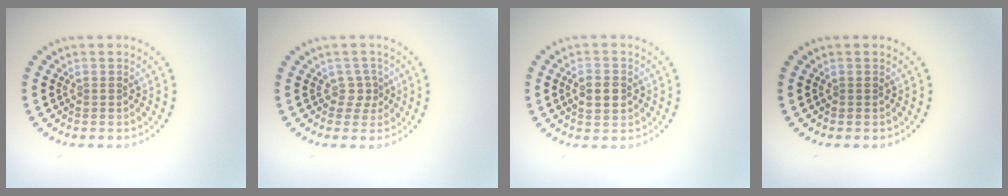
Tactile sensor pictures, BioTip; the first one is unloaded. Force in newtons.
{"total": 1.3, "press": 0.9, "slide": 0.9}
{"total": 2.6, "press": 2.6, "slide": 0.1}
{"total": 0.0}